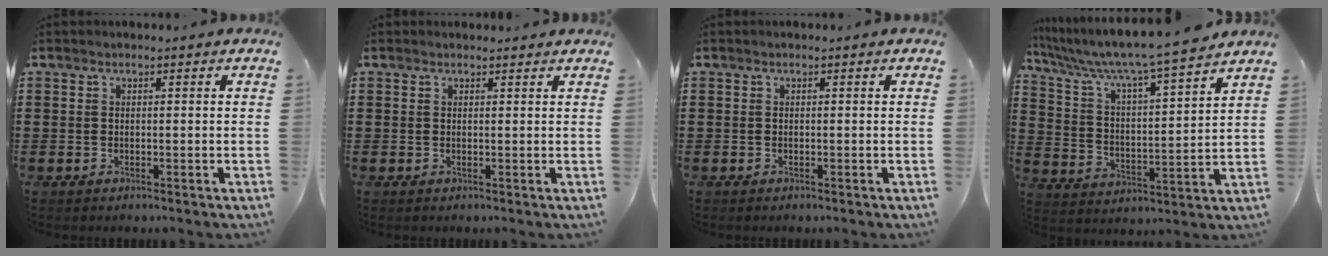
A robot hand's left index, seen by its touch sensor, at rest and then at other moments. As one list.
[{"total": 0.8, "force": [0.7, 0.1, 0.1], "torque": [-0.004, -0.001, 0.016]}, {"total": 0.0}, {"total": 7.1, "force": [6.3, -0.4, 3.2], "torque": [-0.091, -0.052, 0.098]}]